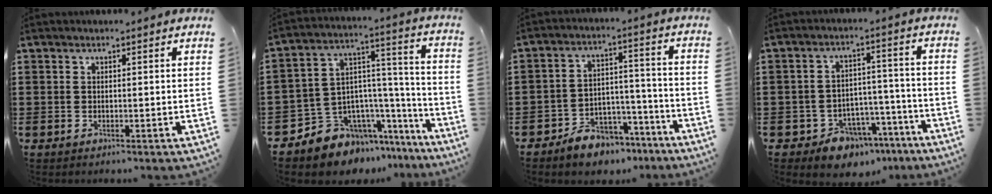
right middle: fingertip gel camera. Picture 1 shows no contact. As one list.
[{"total": 8.5, "force": [-6.7, 5.2, 0.5], "torque": [-0.044, -0.008, -0.129]}, {"total": 6.5, "force": [-5.9, 2.5, 1.1], "torque": [-0.015, 0.030, -0.114]}, {"total": 6.9, "force": [-5.7, 3.5, 1.7], "torque": [-0.028, 0.035, -0.106]}]